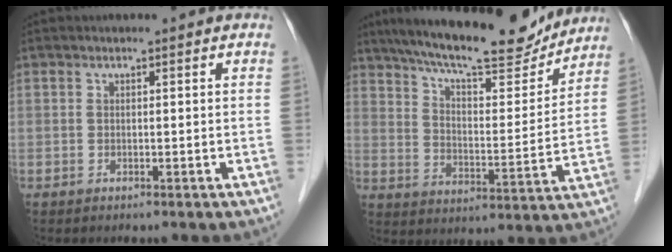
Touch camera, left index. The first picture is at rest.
{"total": 20.0, "force": [17.2, 4.0, 9.4], "torque": [-0.153, 0.004, 0.255]}